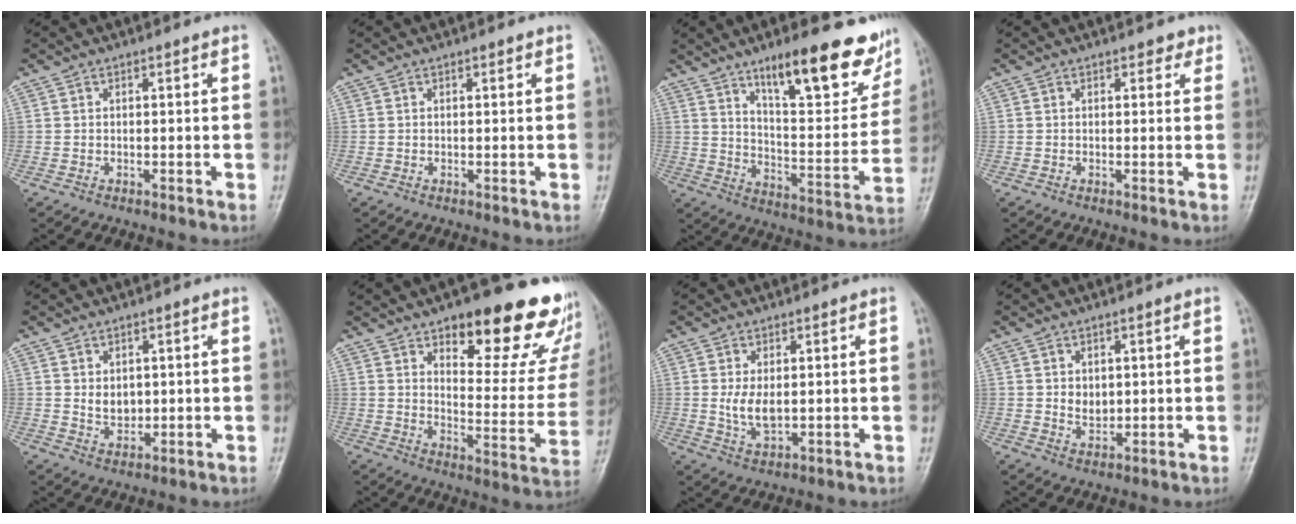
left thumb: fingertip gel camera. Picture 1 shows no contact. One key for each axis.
{"total": 0.5, "fx": 0.4, "fy": 0.3, "fz": 0.3, "tx": -0.003, "ty": -0.002, "tz": 0.002}
{"total": 20.1, "fx": 13.2, "fy": 6.1, "fz": 14.0, "tx": -0.149, "ty": -0.072, "tz": 0.201}
{"total": 1.7, "fx": 1.1, "fy": 1.1, "fz": 0.7, "tx": 0.008, "ty": -0.003, "tz": 0.008}
{"total": 3.5, "fx": 0.8, "fy": 2.6, "fz": 2.1, "tx": -0.021, "ty": -0.010, "tz": 0.020}
{"total": 24.8, "fx": 15.4, "fy": 9.3, "fz": 17.1, "tx": -0.171, "ty": -0.083, "tz": 0.206}
{"total": 4.5, "fx": 0.5, "fy": 2.5, "fz": 3.7, "tx": -0.069, "ty": -0.013, "tz": 0.016}
{"total": 3.1, "fx": 0.7, "fy": 2.4, "fz": 1.9, "tx": -0.019, "ty": -0.009, "tz": 0.018}